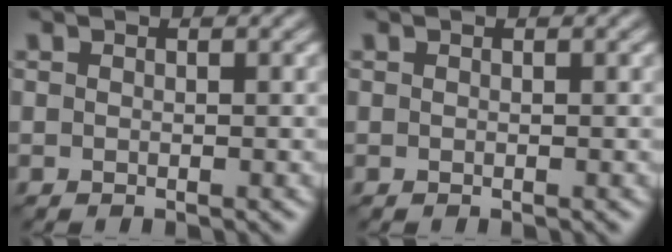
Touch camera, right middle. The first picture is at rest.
{"total": 0.0}